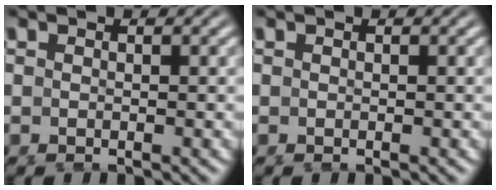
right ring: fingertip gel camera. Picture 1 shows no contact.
{"total": 0.0}